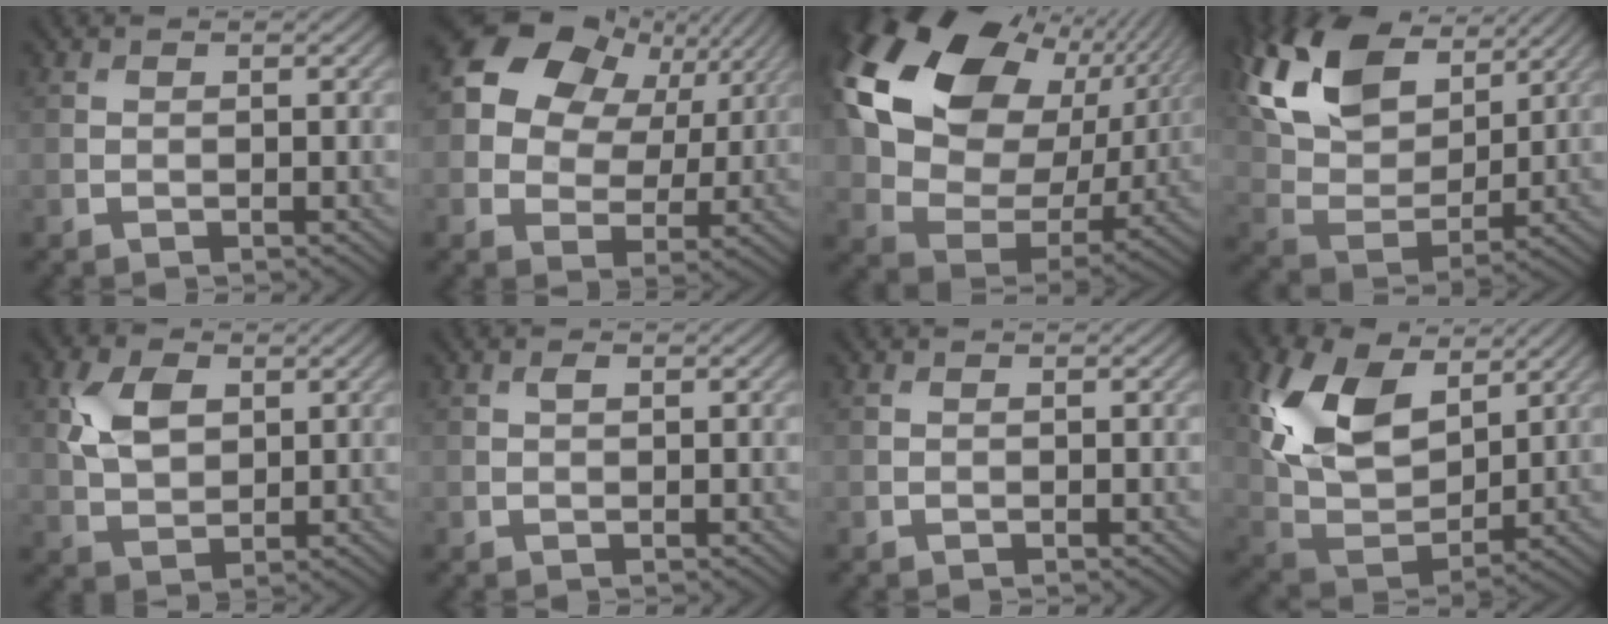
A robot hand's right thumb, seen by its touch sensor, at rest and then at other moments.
{"total": 12.4, "force": [4.9, 9.1, 6.9], "torque": [-0.151, 0.023, 0.081]}
{"total": 21.4, "force": [7.6, 14.4, 13.9], "torque": [-0.322, 0.022, 0.149]}
{"total": 14.8, "force": [8.0, 8.6, 9.0], "torque": [-0.219, 0.026, 0.144]}
{"total": 6.0, "force": [1.9, 3.8, 4.2], "torque": [-0.099, 0.006, 0.035]}
{"total": 0.8, "force": [0.4, 0.4, 0.6], "torque": [-0.012, 0.000, 0.006]}
{"total": 0.0}
{"total": 13.3, "force": [5.3, 8.1, 9.2], "torque": [-0.205, 0.008, 0.102]}